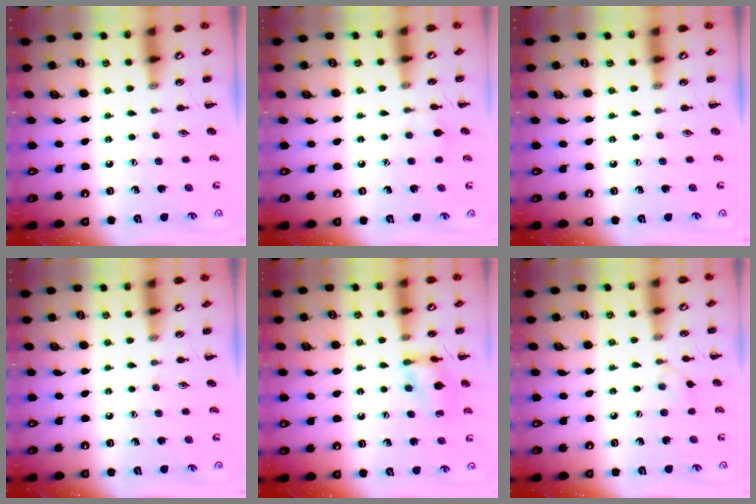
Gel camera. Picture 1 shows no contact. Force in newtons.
{"total": 6.6, "press": 6.4, "slide": 1.7}
{"total": 0.0}
{"total": 0.0}
{"total": 12.1, "press": 12.1, "slide": 0.5}
{"total": 2.7, "press": 2.5, "slide": 1.2}